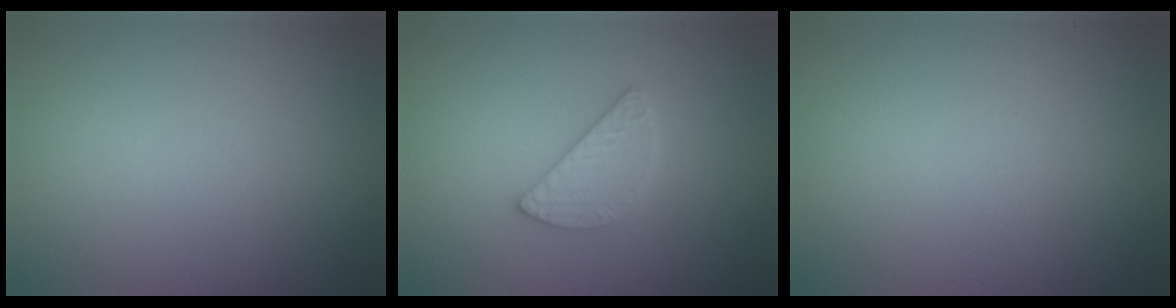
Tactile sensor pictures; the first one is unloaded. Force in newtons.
{"total": 2.6, "press": 2.6, "slide": 0.3}
{"total": 0.0}